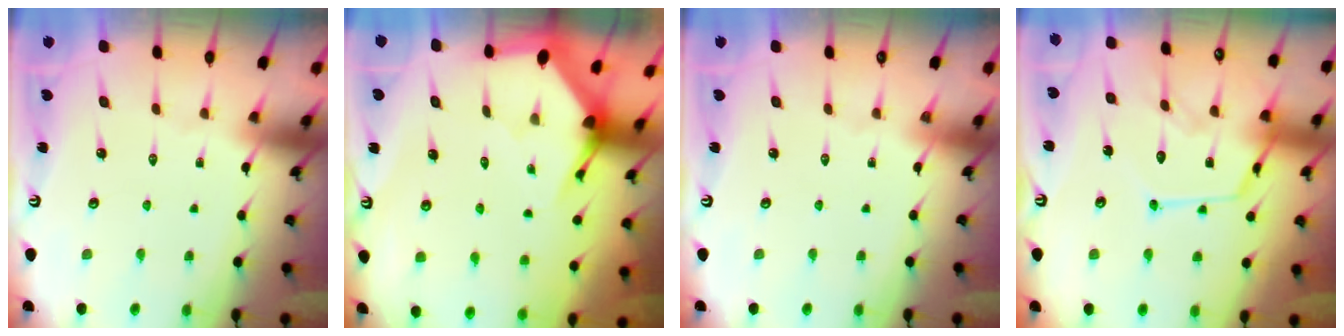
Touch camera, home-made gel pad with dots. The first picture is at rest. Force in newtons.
{"total": 4.6, "press": 4.6, "slide": 0.2}
{"total": 0.0}
{"total": 14.0, "press": 14.0, "slide": 1.0}